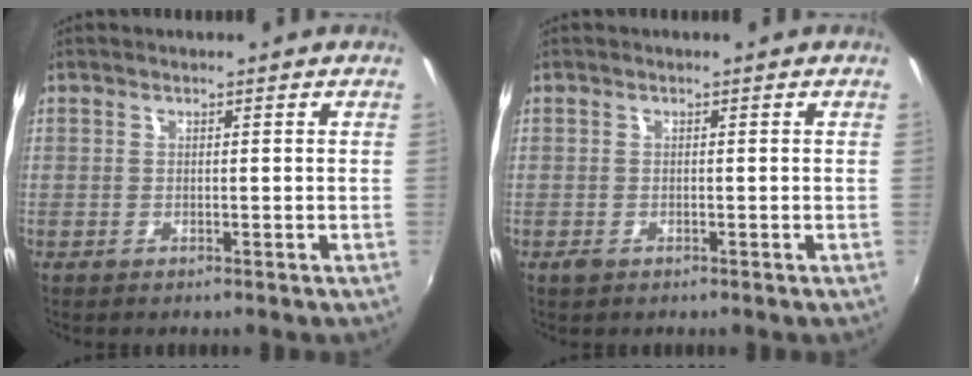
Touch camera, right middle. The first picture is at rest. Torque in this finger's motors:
{"motor_torque": [0.52, -0.46, 0.02, 0.03]}